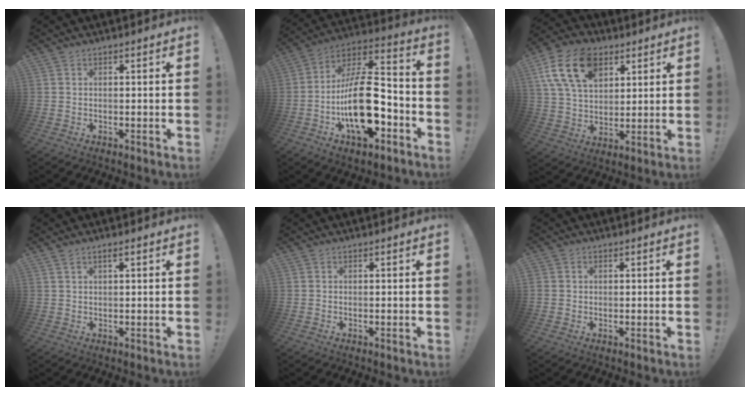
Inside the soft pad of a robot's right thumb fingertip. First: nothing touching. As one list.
[{"total": 22.8, "force": [-6.3, 11.0, 19.0], "torque": [-0.345, 0.038, -0.094]}, {"total": 18.0, "force": [8.1, 11.9, 10.7], "torque": [-0.201, -0.025, 0.152]}, {"total": 2.0, "force": [1.1, 0.5, 1.6], "torque": [-0.040, 0.003, 0.021]}, {"total": 0.0}, {"total": 1.2, "force": [0.2, 1.1, 0.2], "torque": [-0.009, 0.004, 0.006]}]